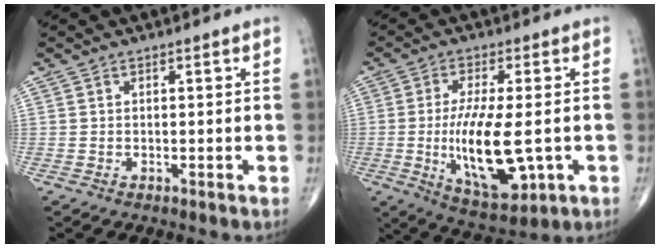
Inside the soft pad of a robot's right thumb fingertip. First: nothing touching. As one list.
[{"total": 15.0, "force": [-2.0, 5.5, 13.8], "torque": [-0.239, -0.016, -0.023]}]